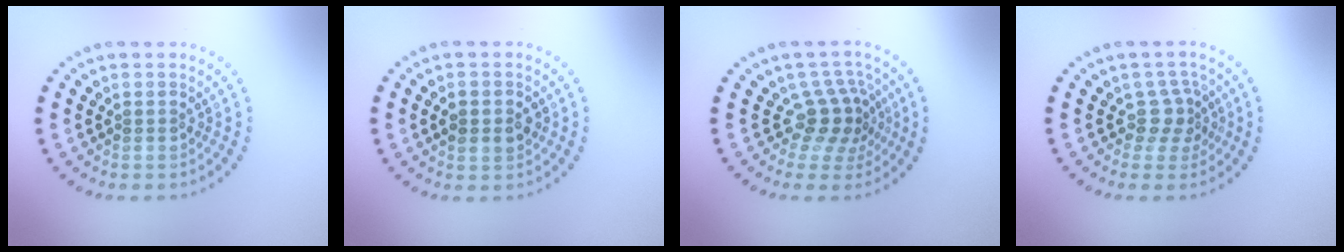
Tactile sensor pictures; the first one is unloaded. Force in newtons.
{"total": 2.8, "press": 2.8, "slide": 0.1}
{"total": 3.3, "press": 2.3, "slide": 2.4}
{"total": 2.2, "press": 1.6, "slide": 1.6}